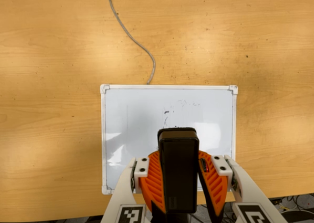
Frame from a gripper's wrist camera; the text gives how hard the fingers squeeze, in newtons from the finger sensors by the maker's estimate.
{"total": 9.8, "left": 9.1, "right": 10.4}